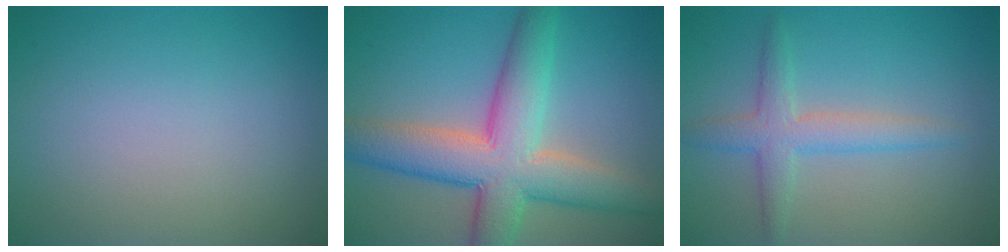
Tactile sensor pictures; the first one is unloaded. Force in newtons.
{"total": 9.2, "press": 9.2, "slide": 0.3}
{"total": 3.2, "press": 3.2, "slide": 0.0}